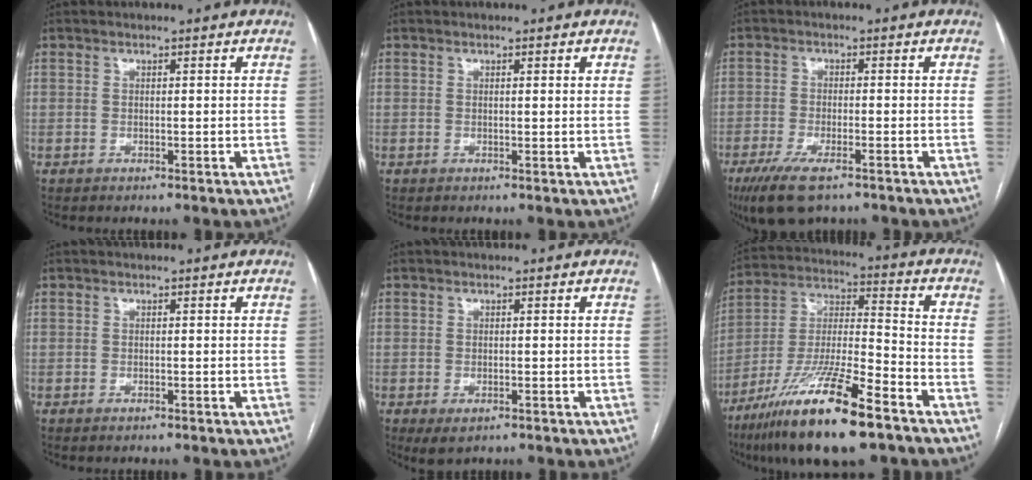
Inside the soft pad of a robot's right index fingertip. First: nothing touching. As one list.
[{"total": 0.8, "force": [0.5, 0.1, 0.7], "torque": [-0.011, 0.001, 0.005]}, {"total": 8.4, "force": [-5.7, 2.4, 5.8], "torque": [-0.105, -0.019, -0.093]}, {"total": 0.0}, {"total": 2.7, "force": [-1.3, 1.3, 2.0], "torque": [-0.037, -0.007, -0.012]}, {"total": 19.5, "force": [-12.3, 2.6, 14.9], "torque": [-0.296, -0.034, -0.221]}]